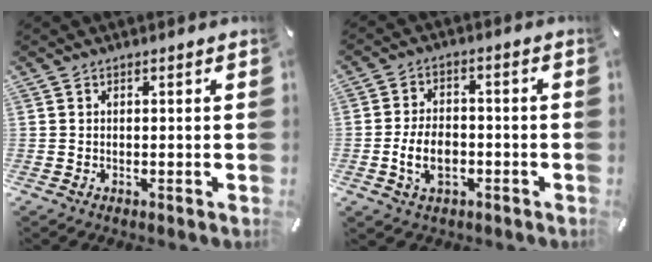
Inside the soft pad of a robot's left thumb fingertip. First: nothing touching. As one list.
[{"total": 8.5, "force": [-2.3, 5.8, 5.8], "torque": [-0.120, 0.007, -0.044]}]